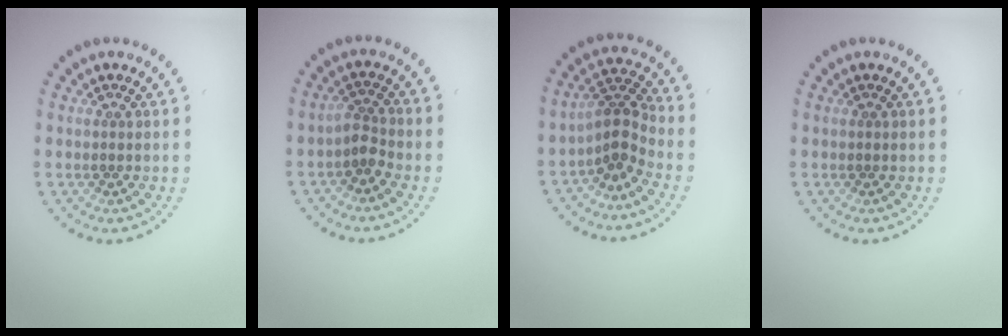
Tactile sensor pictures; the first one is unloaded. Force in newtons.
{"total": 1.8, "press": 1.3, "slide": 1.1}
{"total": 2.9, "press": 2.0, "slide": 2.1}
{"total": 0.0}